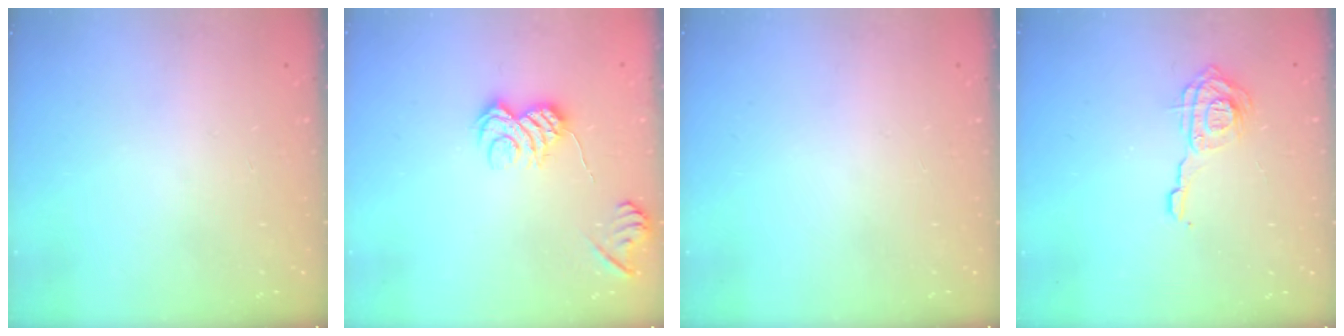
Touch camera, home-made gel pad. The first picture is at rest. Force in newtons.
{"total": 8.4, "press": 8.3, "slide": 1.2}
{"total": 0.0}
{"total": 10.8, "press": 10.8, "slide": 0.9}